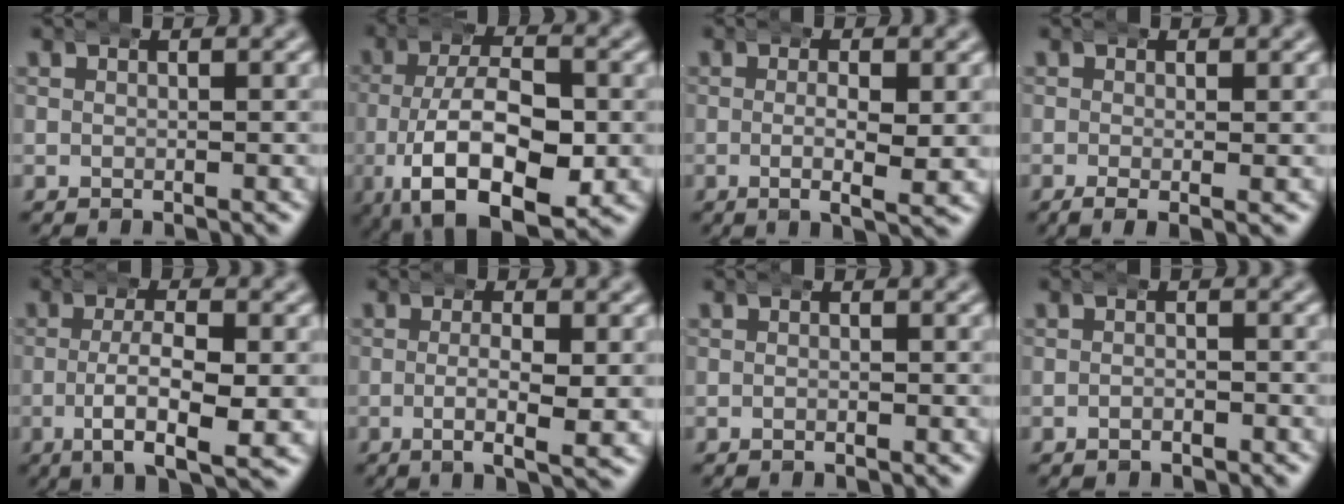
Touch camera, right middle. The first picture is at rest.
{"total": 12.4, "force": [-4.7, 6.9, 9.2], "torque": [-0.192, -0.052, -0.050]}
{"total": 3.8, "force": [-0.5, 0.6, 3.7], "torque": [-0.054, -0.005, -0.009]}
{"total": 1.9, "force": [-1.0, 0.2, 1.6], "torque": [-0.028, -0.005, -0.017]}
{"total": 6.6, "force": [-2.5, 1.8, 5.9], "torque": [-0.094, -0.016, -0.031]}
{"total": 4.3, "force": [-1.0, 0.6, 4.2], "torque": [-0.062, -0.006, -0.015]}
{"total": 0.5, "force": [-0.3, 0.2, 0.3], "torque": [-0.005, 0.003, -0.008]}
{"total": 1.1, "force": [-1.0, 0.5, 0.4], "torque": [-0.001, 0.000, -0.020]}